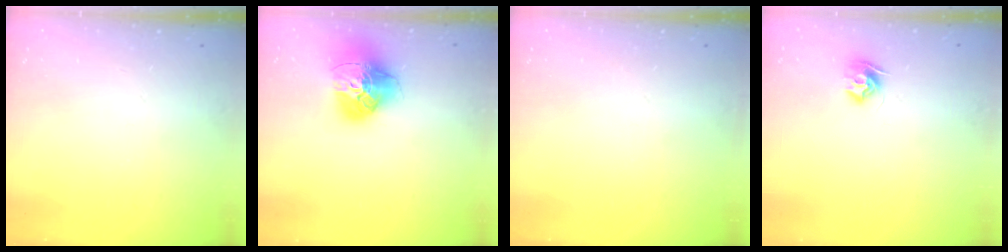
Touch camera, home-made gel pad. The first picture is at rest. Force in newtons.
{"total": 17.8, "press": 17.8, "slide": 1.6}
{"total": 0.0}
{"total": 8.1, "press": 8.1, "slide": 0.1}